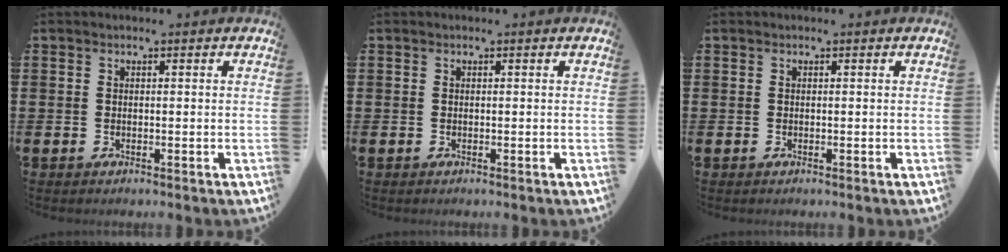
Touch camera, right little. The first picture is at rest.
{"total": 0.0}
{"total": 0.0}